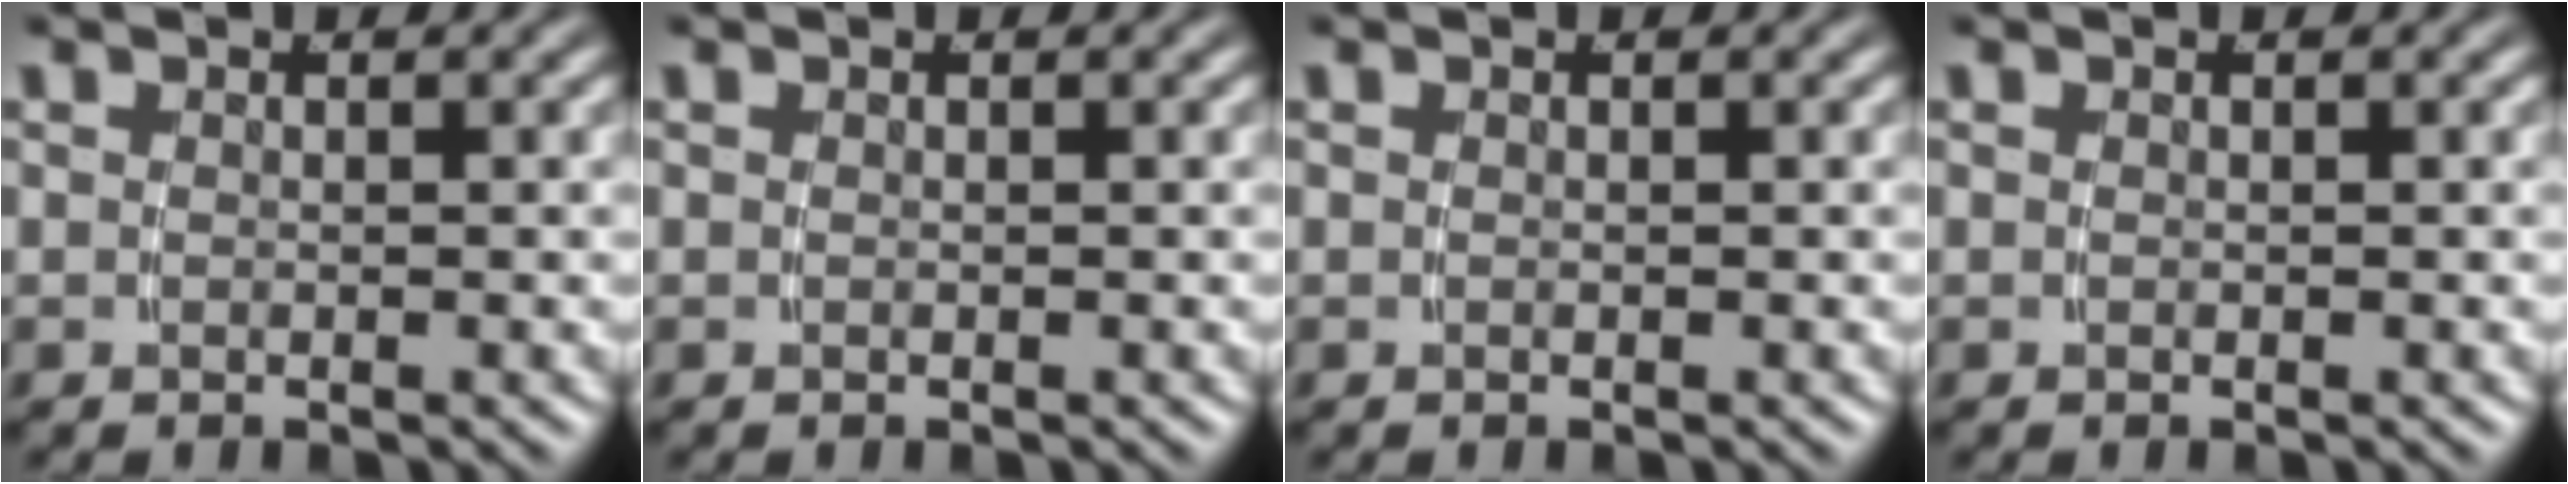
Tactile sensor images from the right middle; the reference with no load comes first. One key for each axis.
{"total": 0.0}
{"total": 0.0}
{"total": 0.0}